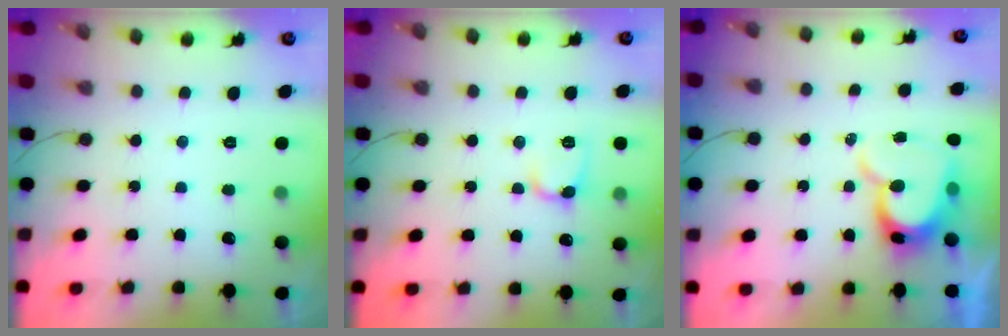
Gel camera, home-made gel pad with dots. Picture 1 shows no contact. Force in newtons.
{"total": 5.6, "press": 5.5, "slide": 0.8}
{"total": 11.9, "press": 11.8, "slide": 1.1}